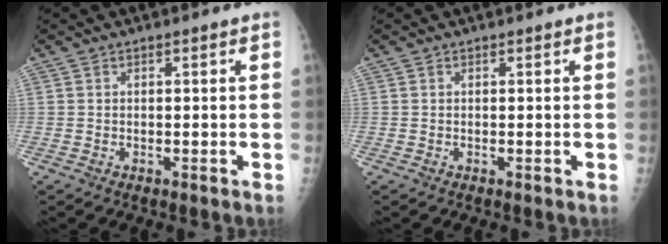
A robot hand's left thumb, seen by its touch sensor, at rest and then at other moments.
{"total": 0.0}